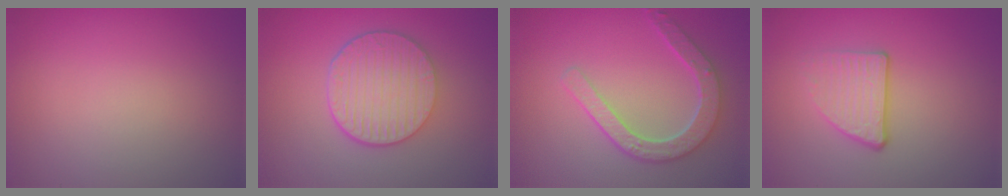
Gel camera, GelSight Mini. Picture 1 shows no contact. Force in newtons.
{"total": 6.4, "press": 4.5, "slide": 4.6}
{"total": 4.7, "press": 3.8, "slide": 2.8}
{"total": 3.0, "press": 2.3, "slide": 1.9}